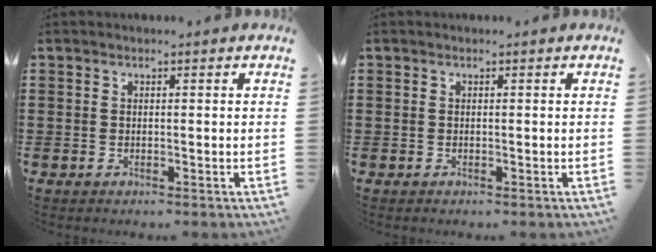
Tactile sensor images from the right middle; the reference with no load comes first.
{"total": 0.0}